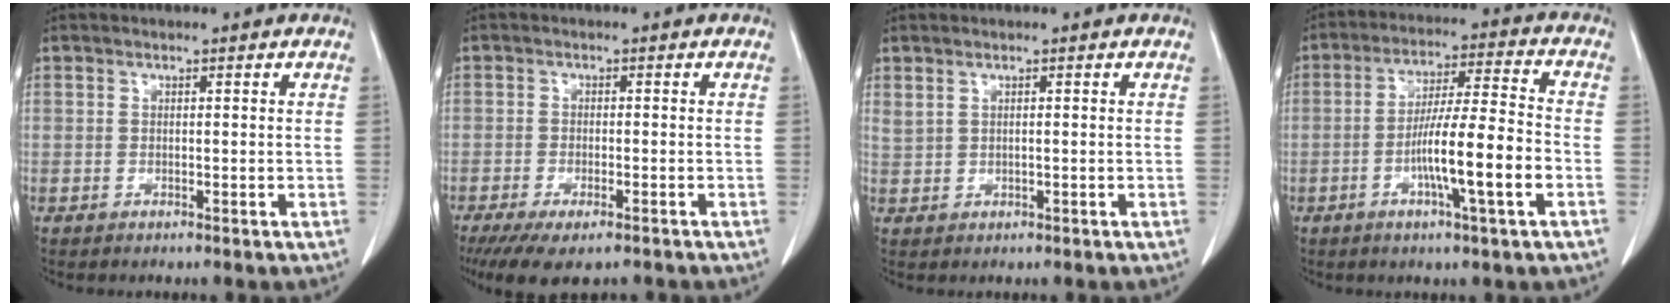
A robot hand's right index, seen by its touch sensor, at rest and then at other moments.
{"total": 9.3, "force": [-7.0, 2.7, 5.5], "torque": [-0.081, -0.013, -0.105]}
{"total": 1.7, "force": [0.9, 0.7, 1.2], "torque": [-0.036, 0.006, 0.027]}
{"total": 11.7, "force": [-3.5, 0.1, 11.1], "torque": [-0.194, 0.001, -0.064]}